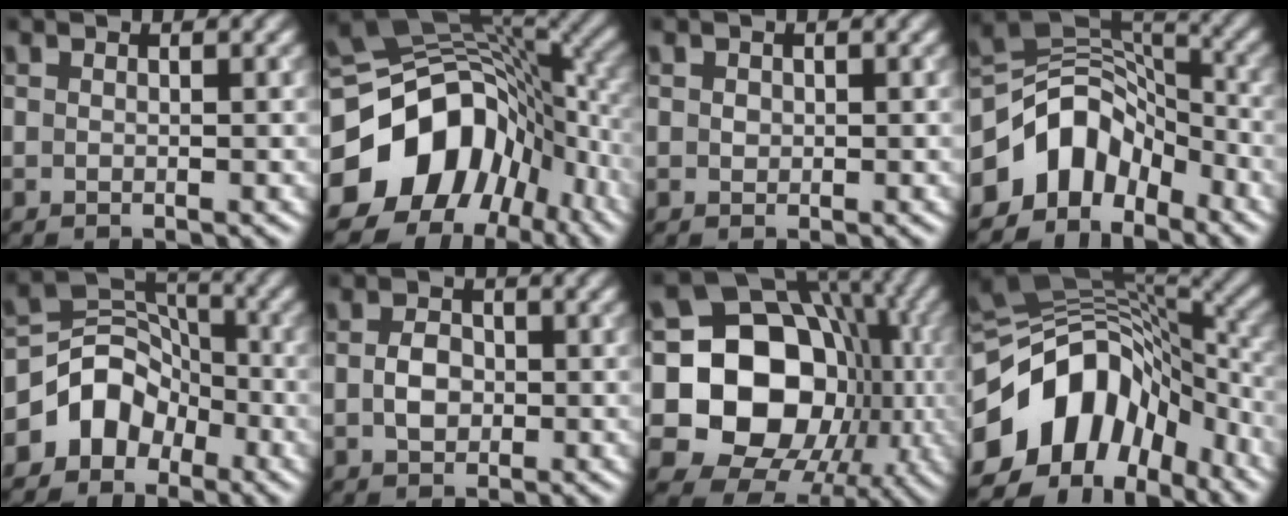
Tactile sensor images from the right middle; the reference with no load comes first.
{"total": 14.8, "force": [-5.5, 11.1, 8.2], "torque": [-0.153, -0.008, -0.094]}
{"total": 0.7, "force": [0.1, 0.6, 0.3], "torque": [-0.004, -0.001, 0.001]}
{"total": 8.0, "force": [-4.4, 5.5, 3.7], "torque": [-0.045, 0.011, -0.093]}
{"total": 5.5, "force": [-3.0, 4.3, 1.8], "torque": [-0.014, 0.012, -0.066]}
{"total": 2.5, "force": [-0.4, 1.8, 1.7], "torque": [-0.032, 0.001, -0.010]}
{"total": 17.4, "force": [-1.7, 14.4, 9.7], "torque": [-0.144, -0.007, -0.044]}
{"total": 13.1, "force": [-4.8, 9.0, 8.3], "torque": [-0.149, 0.017, -0.093]}